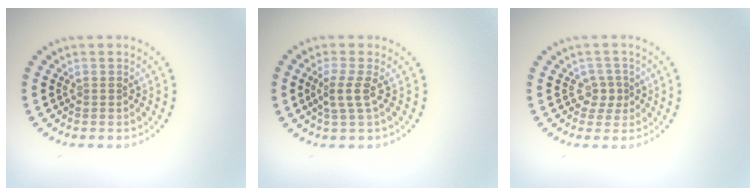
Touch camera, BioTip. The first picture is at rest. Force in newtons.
{"total": 2.1, "press": 1.6, "slide": 1.4}
{"total": 1.7, "press": 1.4, "slide": 1.1}